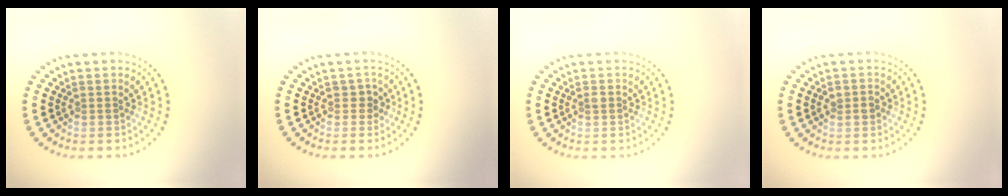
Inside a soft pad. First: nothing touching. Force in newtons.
{"total": 1.1, "press": 1.0, "slide": 0.5}
{"total": 0.6, "press": 0.6, "slide": 0.1}
{"total": 1.5, "press": 1.5, "slide": 0.1}